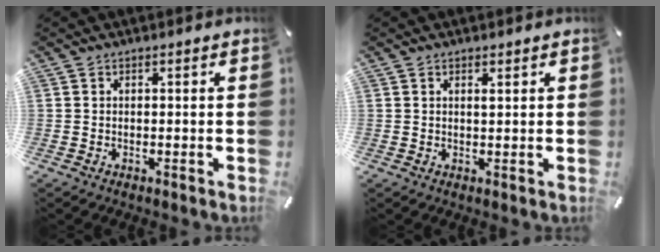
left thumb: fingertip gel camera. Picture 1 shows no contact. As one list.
[{"total": 1.0, "force": [0.5, 0.2, 0.8], "torque": [-0.015, 0.000, 0.008]}]